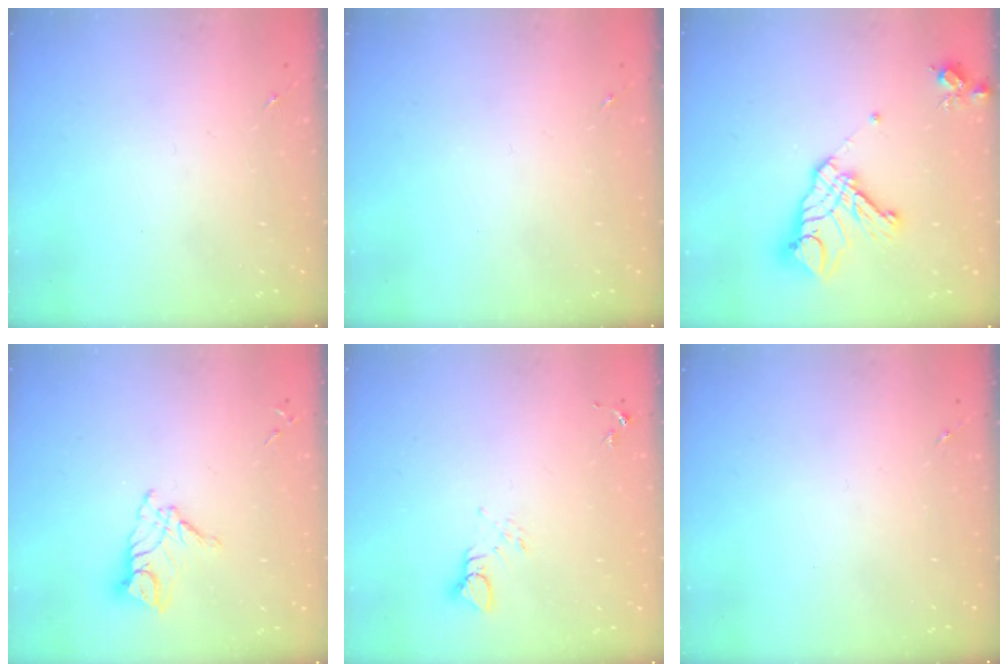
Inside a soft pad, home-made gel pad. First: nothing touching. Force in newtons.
{"total": 0.0}
{"total": 17.6, "press": 17.5, "slide": 1.9}
{"total": 10.7, "press": 10.6, "slide": 0.9}
{"total": 3.9, "press": 3.9, "slide": 0.4}
{"total": 0.0}